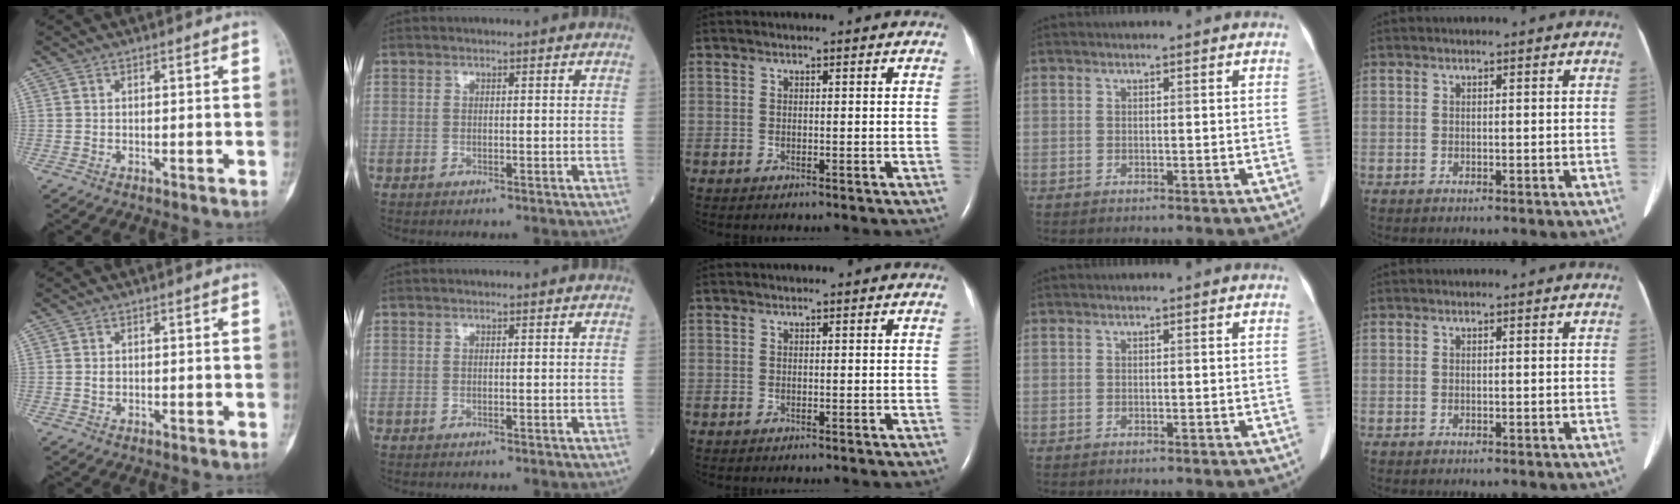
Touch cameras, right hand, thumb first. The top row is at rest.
{"thumb": {"total": 0.8, "force": [0.0, 0.6, 0.5], "torque": [-0.008, 0.001, 0.000]}}